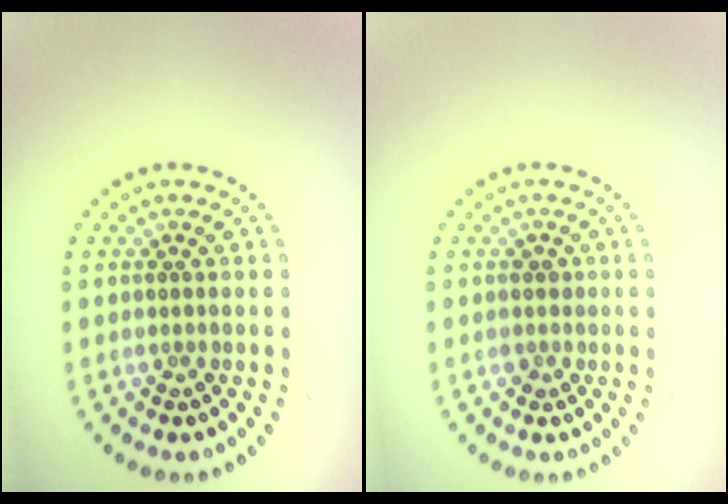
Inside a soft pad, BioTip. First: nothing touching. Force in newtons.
{"total": 0.9, "press": 0.8, "slide": 0.4}